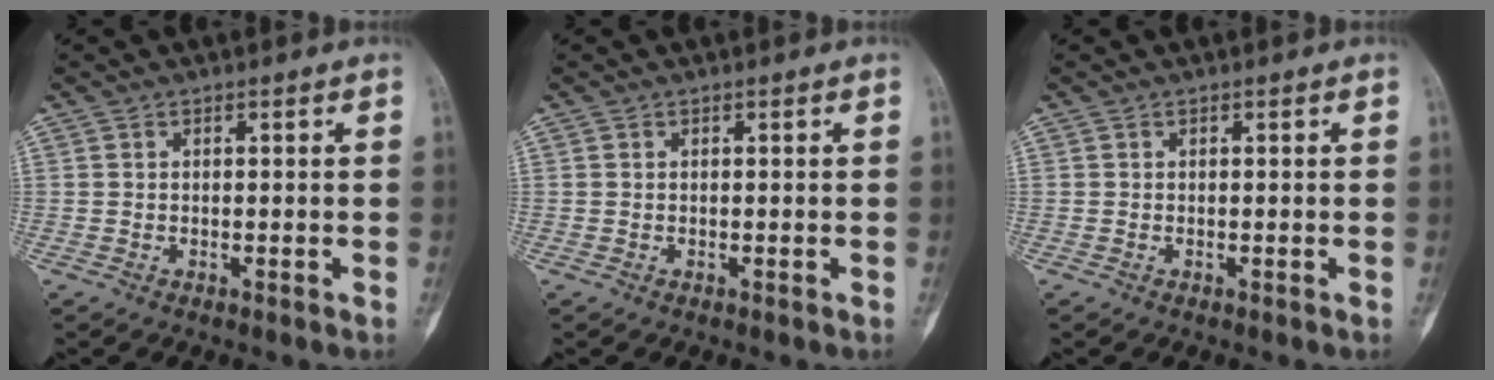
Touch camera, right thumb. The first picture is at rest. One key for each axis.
{"total": 0.0}
{"total": 0.0}